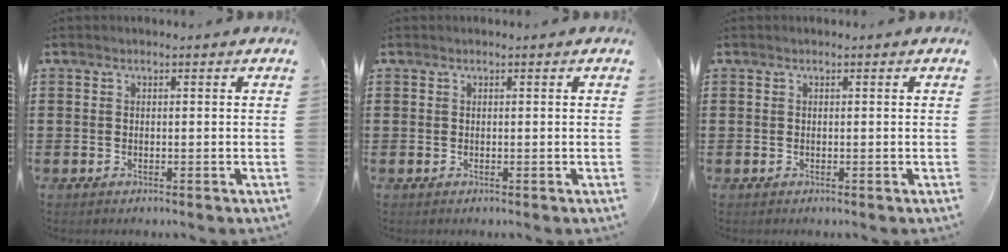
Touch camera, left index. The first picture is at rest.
{"total": 0.0}
{"total": 0.0}